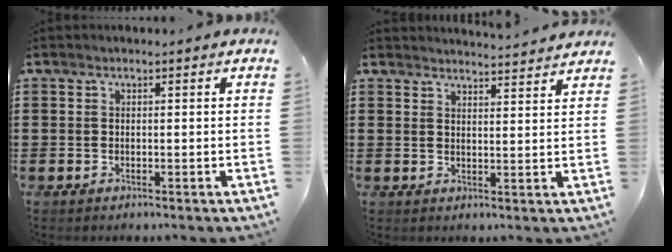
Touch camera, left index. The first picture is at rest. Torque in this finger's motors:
{"motor_torque": [0.31, 0.31, 0.06, 0.01]}